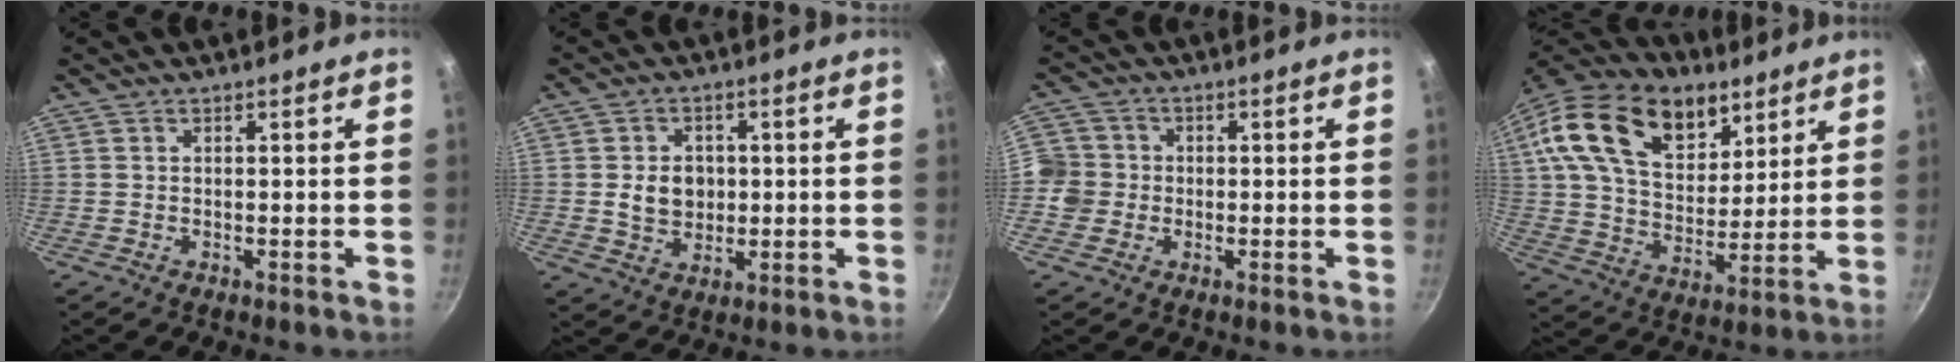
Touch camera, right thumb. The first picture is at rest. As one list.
[{"total": 6.6, "force": [0.3, 5.3, 3.9], "torque": [-0.040, -0.002, 0.009]}, {"total": 6.2, "force": [-0.9, 5.9, 1.6], "torque": [0.000, 0.010, -0.031]}, {"total": 25.1, "force": [12.0, 15.6, 15.6], "torque": [-0.253, -0.022, 0.203]}]